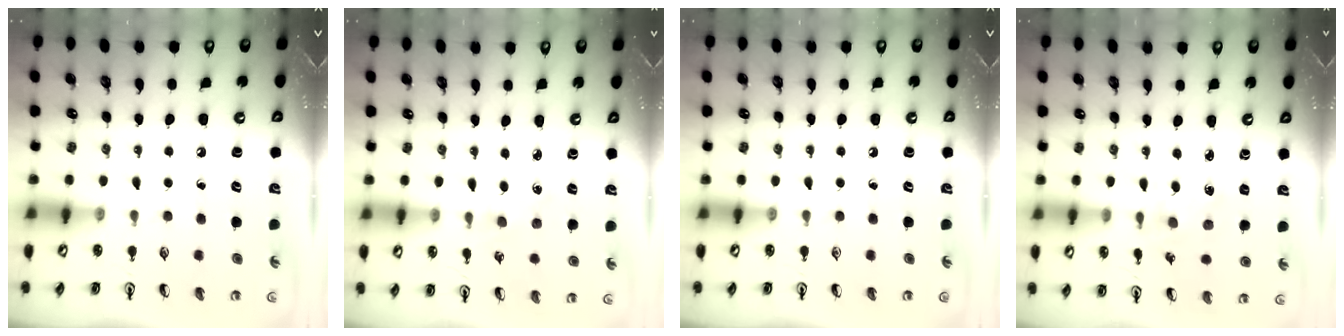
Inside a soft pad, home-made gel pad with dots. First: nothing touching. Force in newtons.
{"total": 1.6, "press": 1.6, "slide": 0.3}
{"total": 0.0}
{"total": 1.7, "press": 1.6, "slide": 0.3}